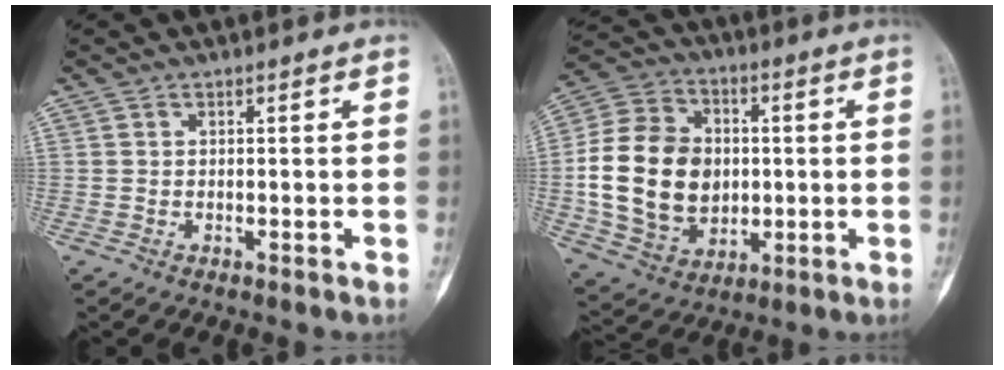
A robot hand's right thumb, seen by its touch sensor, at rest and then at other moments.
{"total": 19.7, "force": [-0.3, 15.1, 12.6], "torque": [-0.214, 0.014, 0.004]}